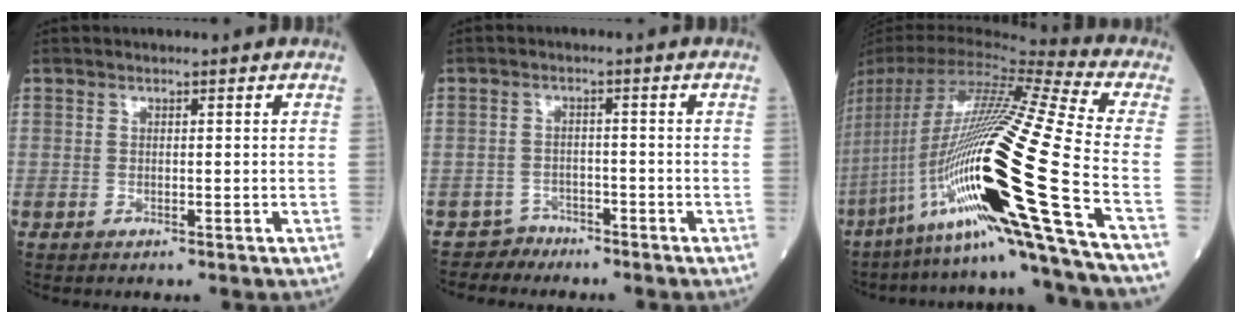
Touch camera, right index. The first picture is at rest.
{"total": 2.6, "force": [-2.2, 1.0, -1.0], "torque": [0.020, 0.003, -0.041]}
{"total": 31.6, "force": [-10.3, 0.3, 29.9], "torque": [-0.556, -0.036, -0.196]}